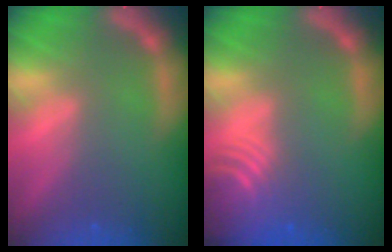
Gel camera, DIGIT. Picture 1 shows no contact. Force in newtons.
{"total": 7.5}